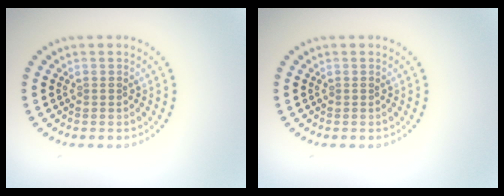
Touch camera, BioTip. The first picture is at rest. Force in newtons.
{"total": 0.0}